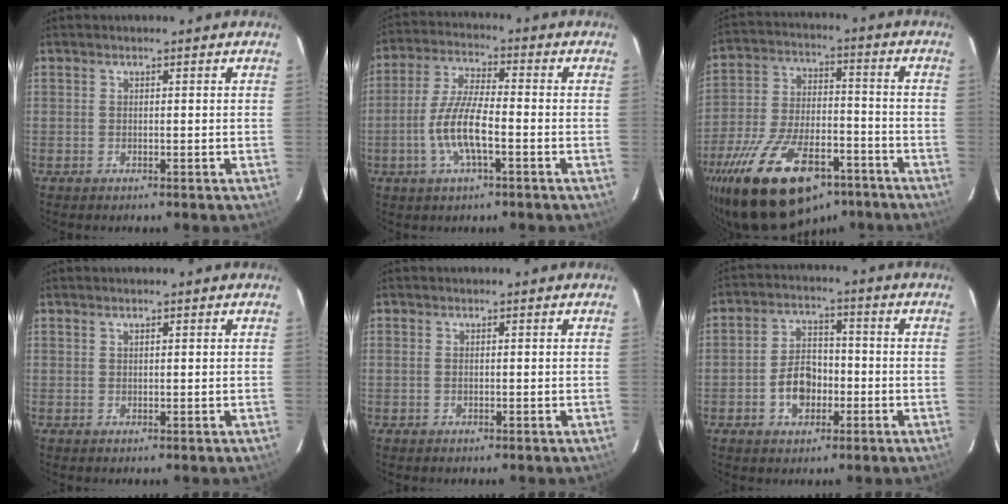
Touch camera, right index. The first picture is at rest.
{"total": 9.7, "force": [-3.2, 2.4, 8.8], "torque": [-0.183, -0.002, -0.062]}
{"total": 25.8, "force": [-16.9, 11.9, 15.4], "torque": [-0.306, -0.019, -0.262]}
{"total": 0.6, "force": [0.4, 0.3, 0.3], "torque": [-0.005, 0.002, 0.008]}
{"total": 0.6, "force": [0.0, 0.3, 0.5], "torque": [-0.011, -0.001, -0.001]}
{"total": 7.6, "force": [-2.5, 5.2, 4.9], "torque": [-0.095, 0.020, -0.035]}